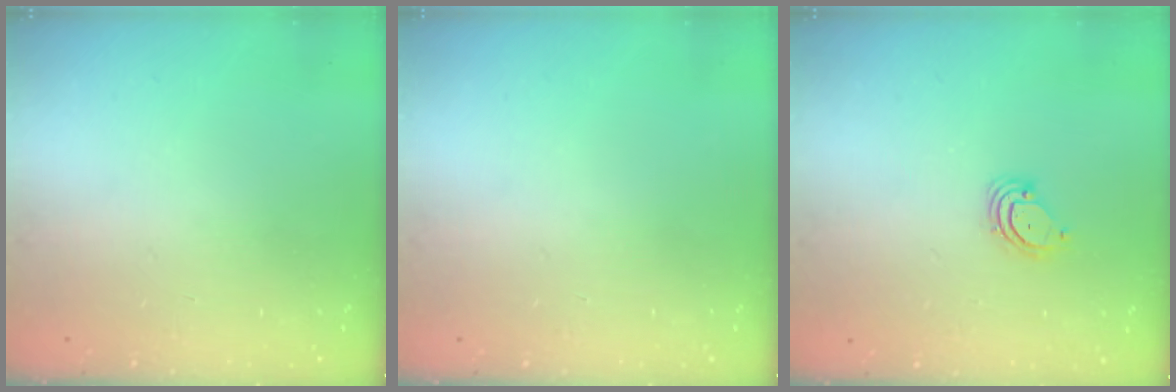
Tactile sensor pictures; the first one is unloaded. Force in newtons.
{"total": 0.0}
{"total": 3.8, "press": 3.8, "slide": 0.2}